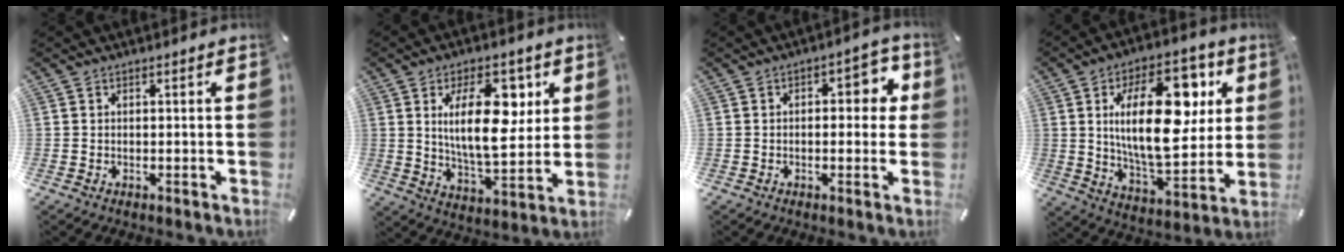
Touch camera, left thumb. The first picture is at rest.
{"total": 17.2, "force": [5.0, 8.6, 14.1], "torque": [-0.234, -0.004, 0.078]}
{"total": 7.0, "force": [0.4, 4.0, 5.8], "torque": [-0.063, 0.000, -0.004]}
{"total": 23.5, "force": [5.5, 12.2, 19.3], "torque": [-0.317, -0.006, 0.080]}